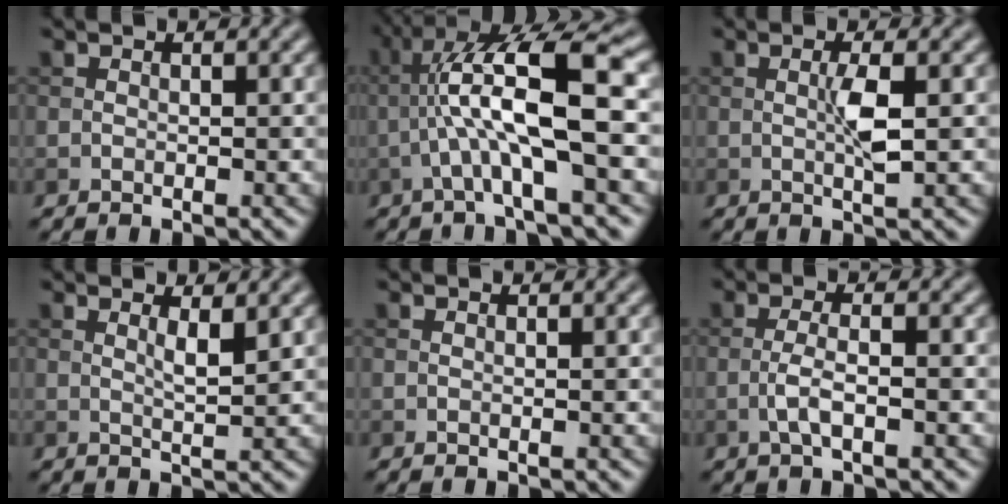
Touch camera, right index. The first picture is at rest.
{"total": 9.7, "force": [-0.6, 2.0, 9.5], "torque": [-0.168, 0.026, -0.013]}
{"total": 2.4, "force": [0.1, 0.3, 2.4], "torque": [-0.049, 0.003, 0.003]}
{"total": 1.7, "force": [0.9, 0.2, 1.5], "torque": [-0.027, -0.002, 0.014]}
{"total": 0.0}
{"total": 2.4, "force": [-0.9, 0.5, 2.2], "torque": [-0.046, 0.006, -0.022]}